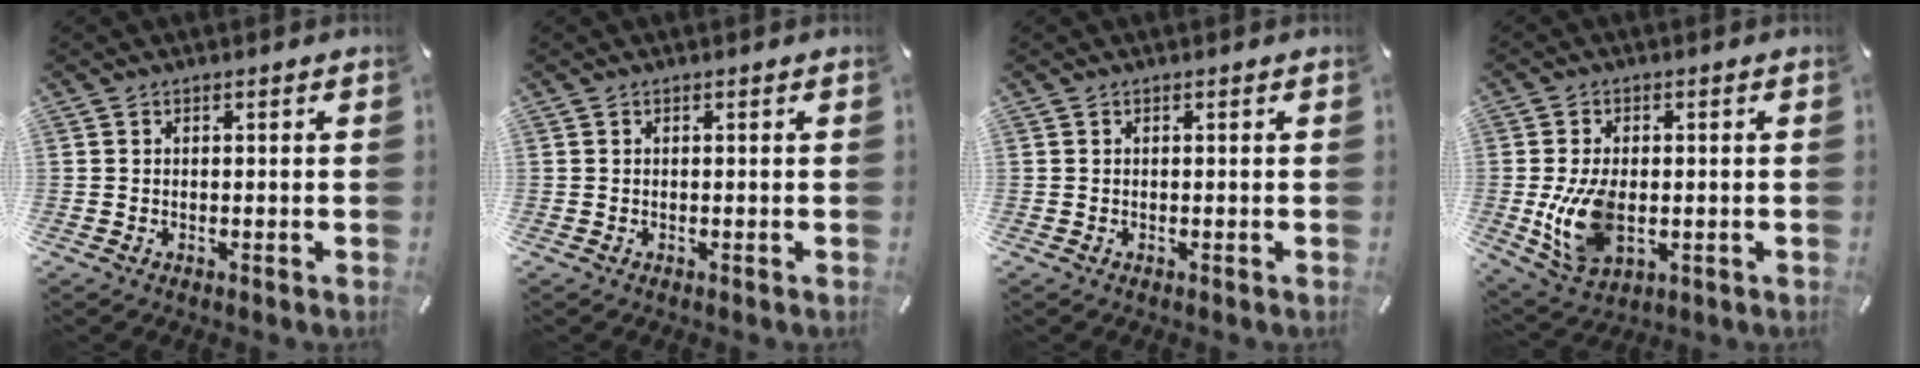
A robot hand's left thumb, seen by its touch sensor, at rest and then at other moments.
{"total": 0.0}
{"total": 0.0}
{"total": 11.1, "force": [-1.2, 7.0, 8.6], "torque": [-0.183, -0.013, -0.021]}